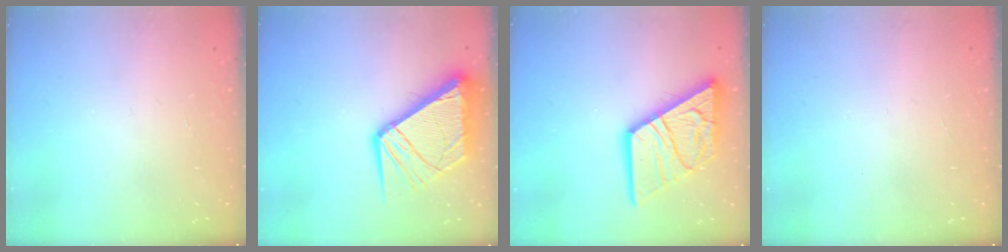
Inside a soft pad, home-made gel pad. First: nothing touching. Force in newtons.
{"total": 14.5, "press": 14.4, "slide": 1.6}
{"total": 19.0, "press": 18.8, "slide": 2.1}
{"total": 0.0}